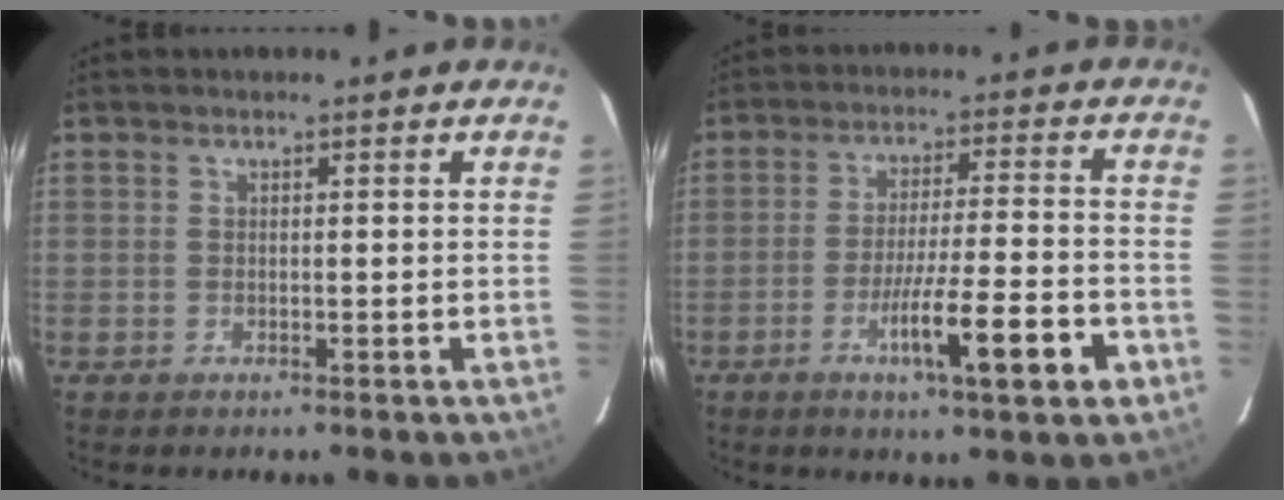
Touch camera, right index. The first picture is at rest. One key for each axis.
{"total": 11.1, "fx": -5.0, "fy": 0.4, "fz": 9.9, "tx": -0.160, "ty": -0.008, "tz": -0.076}